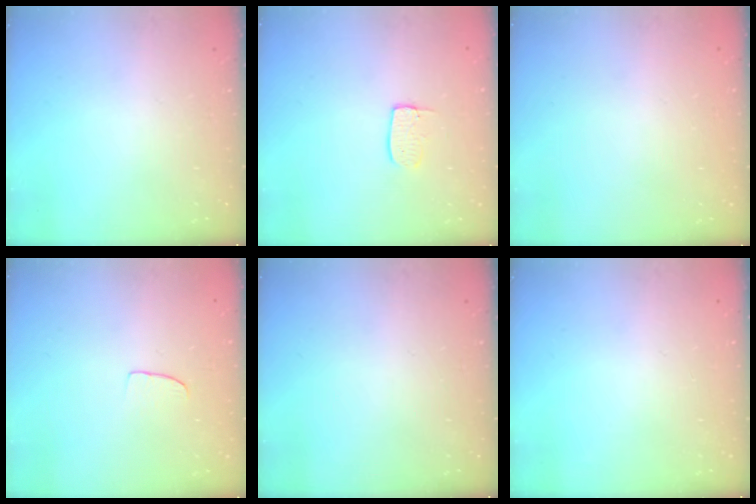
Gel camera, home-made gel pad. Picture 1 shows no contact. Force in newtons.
{"total": 6.0, "press": 6.0, "slide": 0.4}
{"total": 0.0}
{"total": 4.2, "press": 4.2, "slide": 0.3}
{"total": 0.0}
{"total": 0.0}